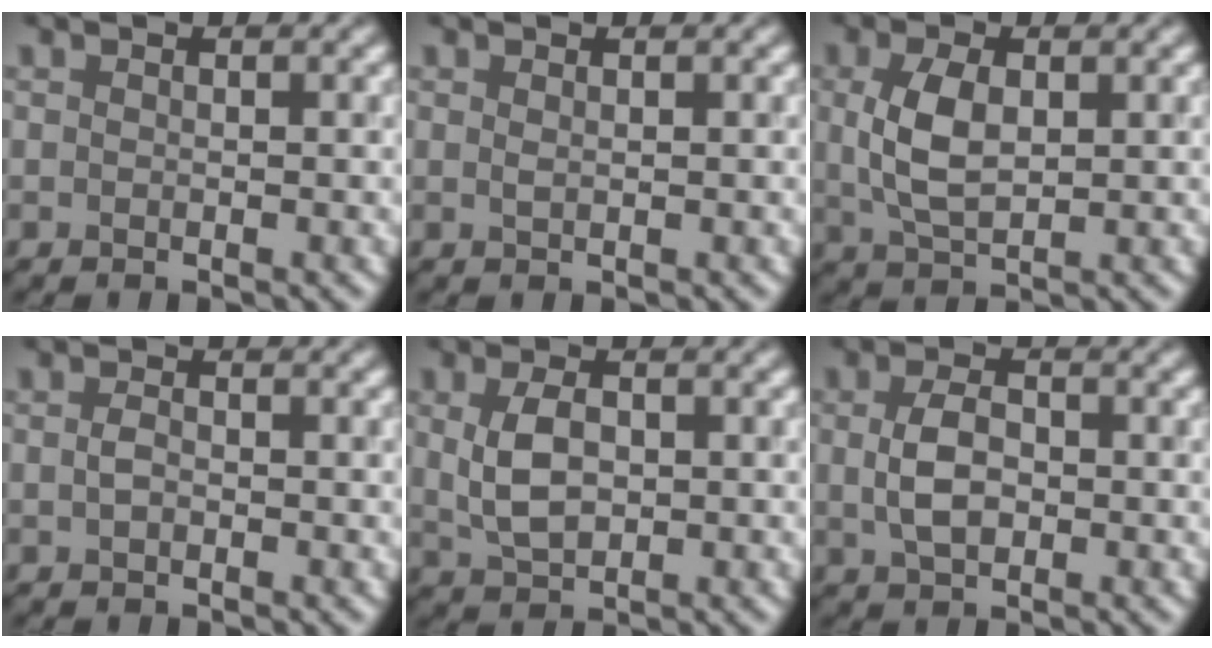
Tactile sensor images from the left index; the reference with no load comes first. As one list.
[{"total": 0.5, "force": [0.3, 0.2, 0.4], "torque": [-0.010, 0.000, 0.006]}, {"total": 4.3, "force": [0.6, 2.3, 3.5], "torque": [-0.083, 0.002, 0.015]}, {"total": 1.0, "force": [-0.1, 0.6, 0.8], "torque": [-0.019, 0.001, -0.005]}, {"total": 3.8, "force": [0.4, 2.3, 3.0], "torque": [-0.066, 0.001, 0.011]}, {"total": 3.3, "force": [0.1, 2.1, 2.6], "torque": [-0.059, 0.000, 0.000]}]